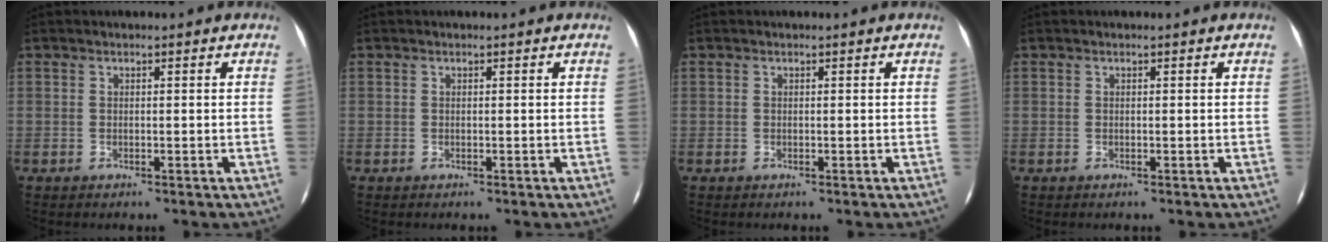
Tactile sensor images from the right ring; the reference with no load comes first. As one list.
[{"total": 0.0}, {"total": 0.0}, {"total": 0.0}]